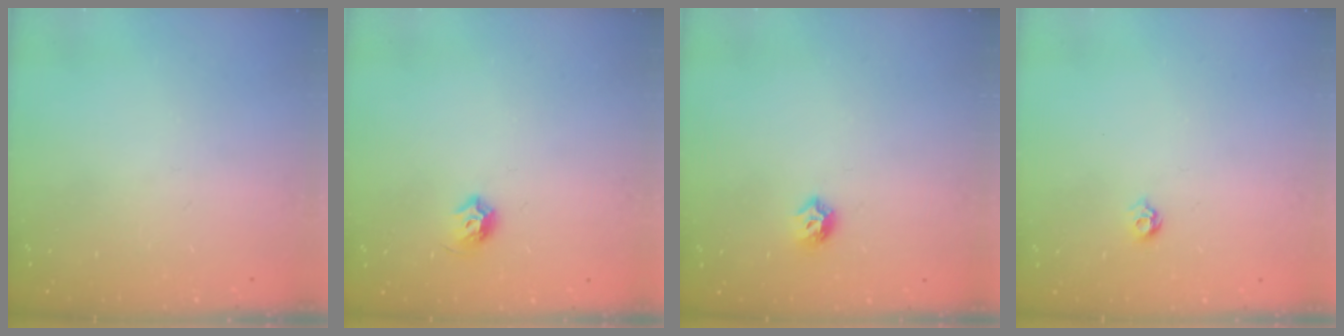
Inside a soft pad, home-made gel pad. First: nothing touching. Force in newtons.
{"total": 5.7, "press": 5.6, "slide": 1.0}
{"total": 6.4, "press": 6.3, "slide": 0.9}
{"total": 4.4, "press": 4.3, "slide": 0.9}